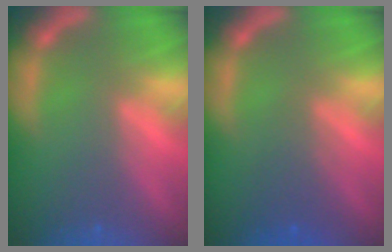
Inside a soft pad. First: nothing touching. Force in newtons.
{"total": 2.5}